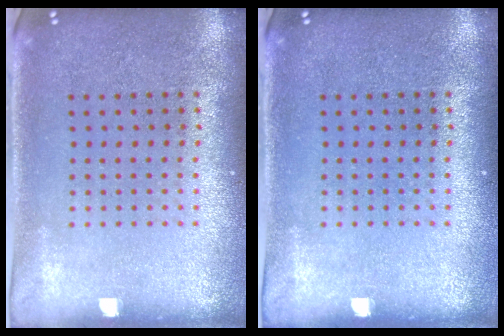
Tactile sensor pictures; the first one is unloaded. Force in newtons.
{"total": 0.0}